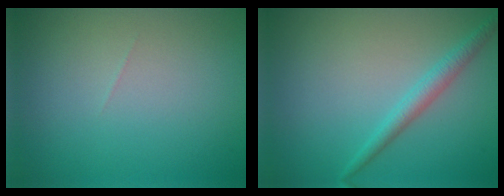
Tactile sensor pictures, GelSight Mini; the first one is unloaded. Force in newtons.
{"total": 2.0, "press": 2.0, "slide": 0.1}